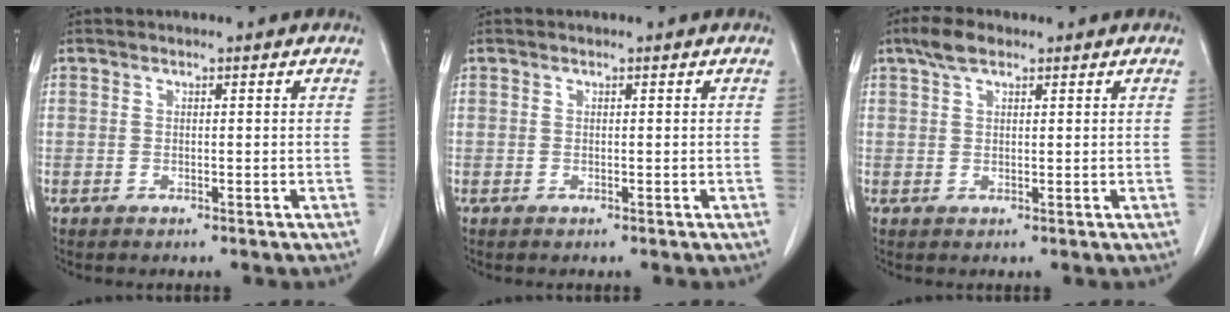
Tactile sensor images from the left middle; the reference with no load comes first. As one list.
[{"total": 0.0}, {"total": 3.4, "force": [2.3, 1.4, 2.1], "torque": [-0.050, 0.012, 0.043]}]